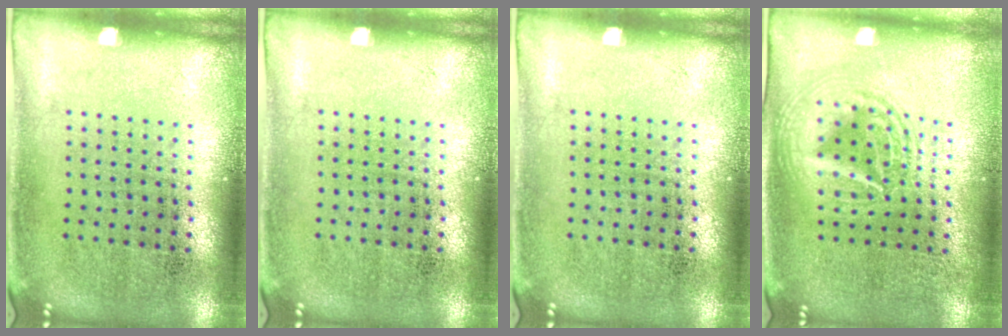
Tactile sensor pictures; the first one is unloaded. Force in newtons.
{"total": 0.0}
{"total": 0.0}
{"total": 2.2, "press": 2.2, "slide": 0.2}